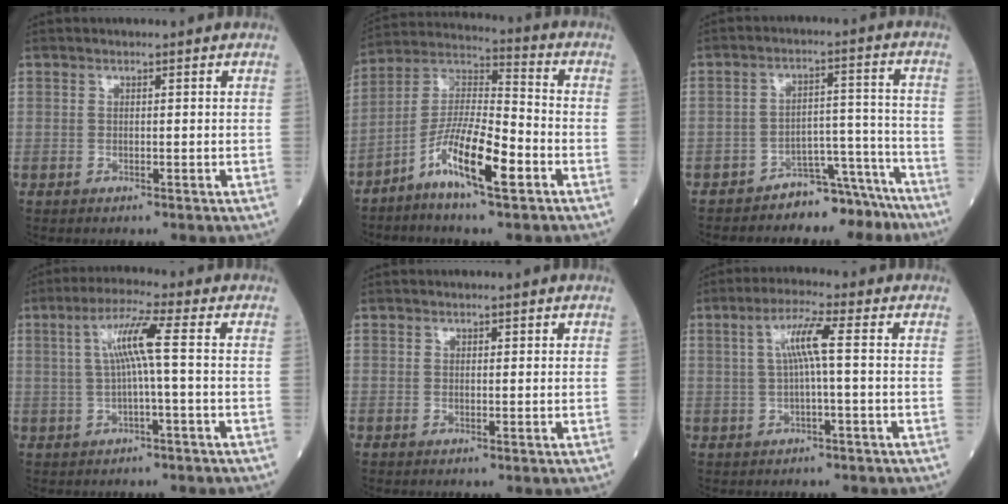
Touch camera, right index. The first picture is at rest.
{"total": 11.5, "force": [-5.7, 1.8, 9.8], "torque": [-0.188, 0.002, -0.112]}
{"total": 8.2, "force": [-7.5, 3.2, 1.2], "torque": [0.011, 0.067, -0.115]}
{"total": 6.2, "force": [0.6, -0.6, 6.2], "torque": [-0.118, 0.016, 0.014]}
{"total": 0.5, "force": [0.4, 0.3, 0.1], "torque": [0.005, 0.000, 0.001]}
{"total": 5.2, "force": [0.6, -0.2, 5.1], "torque": [-0.099, 0.014, 0.014]}